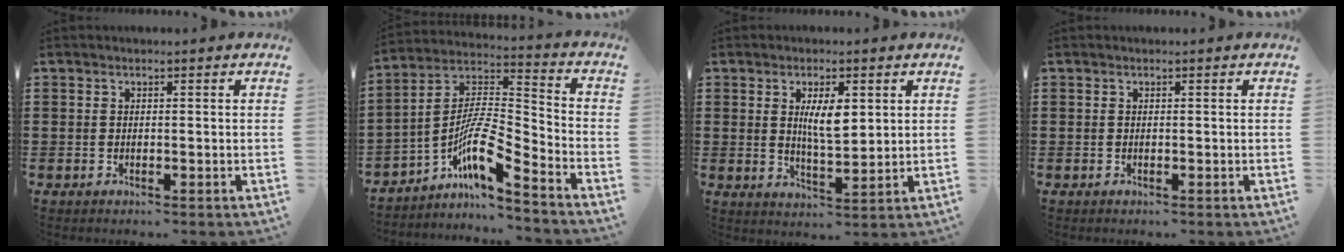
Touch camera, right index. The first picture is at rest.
{"total": 9.2, "force": [-5.6, 1.8, 7.1], "torque": [-0.149, -0.015, -0.112]}
{"total": 5.4, "force": [1.5, 1.6, 4.9], "torque": [-0.092, 0.002, 0.023]}
{"total": 0.0}